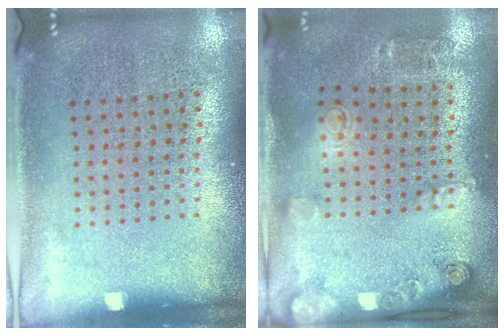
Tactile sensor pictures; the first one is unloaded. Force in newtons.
{"total": 2.0, "press": 1.2, "slide": 1.6}